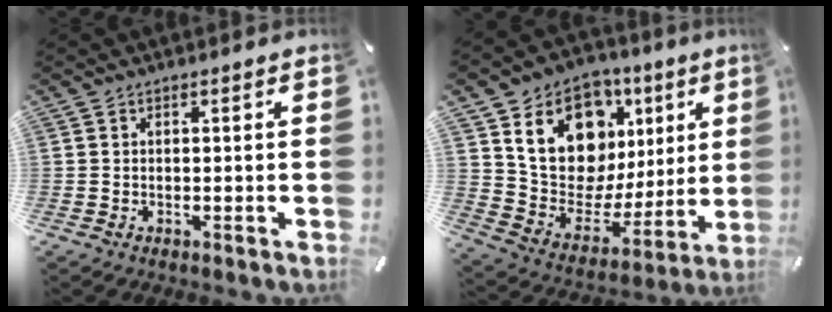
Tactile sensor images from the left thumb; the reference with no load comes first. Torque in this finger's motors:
{"motor_torque": [2.70, 2.31, 1.43, -1.34, 0.54]}